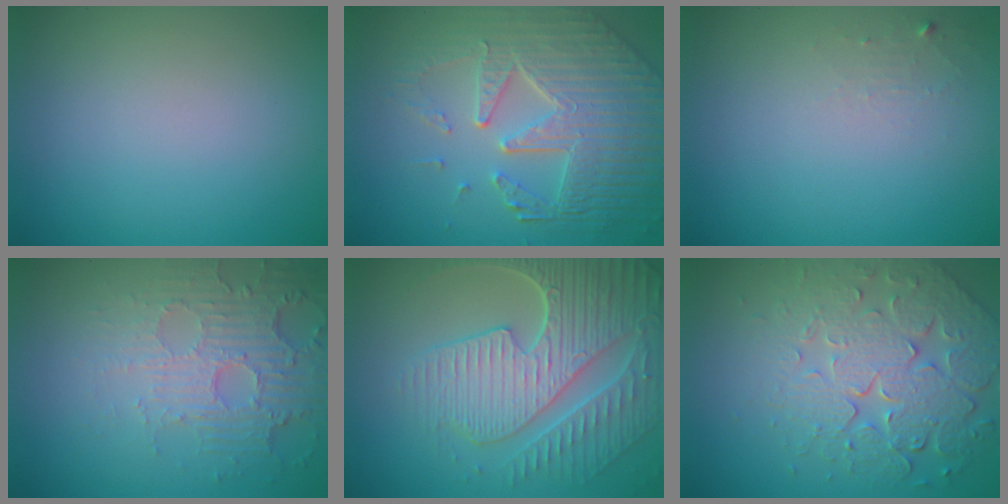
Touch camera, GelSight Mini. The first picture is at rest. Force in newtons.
{"total": 8.4, "press": 5.8, "slide": 6.1}
{"total": 1.0, "press": 1.0, "slide": 0.1}
{"total": 5.5, "press": 3.5, "slide": 4.2}
{"total": 8.7, "press": 6.2, "slide": 6.1}
{"total": 8.0, "press": 5.8, "slide": 5.5}